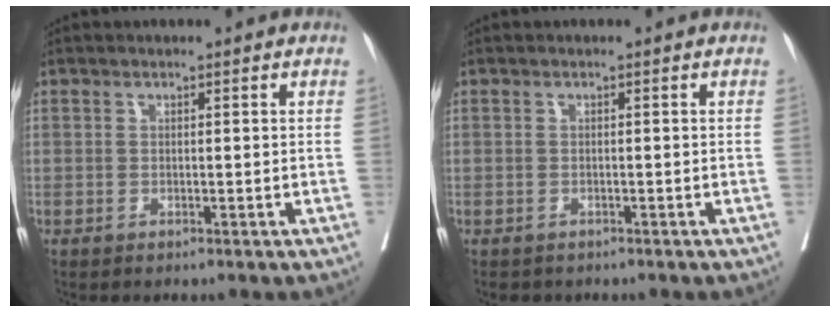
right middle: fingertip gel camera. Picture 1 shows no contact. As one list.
[{"total": 2.2, "force": [-1.8, 1.2, 0.5], "torque": [-0.010, -0.002, -0.024]}]